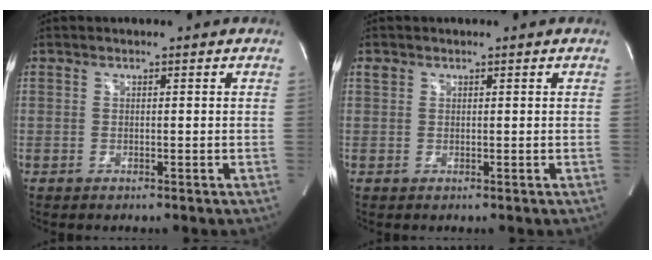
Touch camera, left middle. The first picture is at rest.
{"total": 0.9, "force": [0.6, 0.7, 0.2], "torque": [-0.002, 0.010, 0.010]}